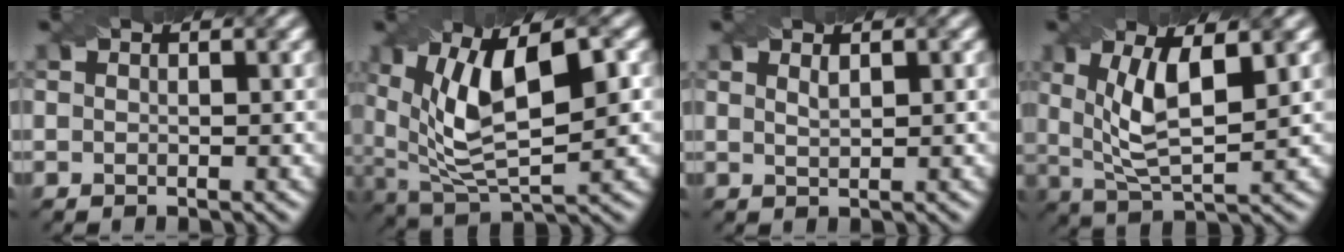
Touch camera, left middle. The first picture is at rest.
{"total": 10.2, "force": [2.4, 4.2, 9.0], "torque": [-0.166, -0.001, 0.044]}
{"total": 0.9, "force": [0.5, 0.2, 0.7], "torque": [-0.012, 0.000, 0.011]}
{"total": 6.8, "force": [1.6, 2.3, 6.2], "torque": [-0.123, -0.003, 0.032]}